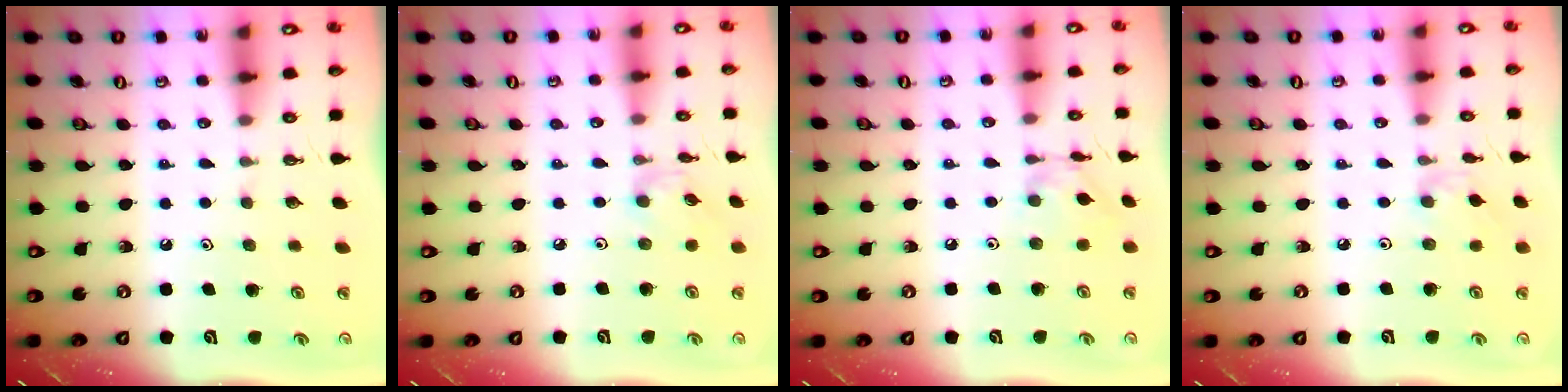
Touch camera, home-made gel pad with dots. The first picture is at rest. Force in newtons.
{"total": 1.6, "press": 1.5, "slide": 0.3}
{"total": 4.6, "press": 4.5, "slide": 0.2}
{"total": 2.0, "press": 1.9, "slide": 0.5}